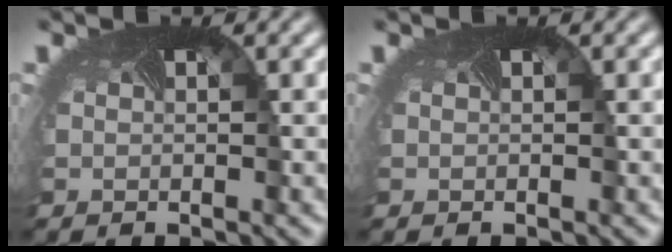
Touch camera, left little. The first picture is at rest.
{"total": 0.0}